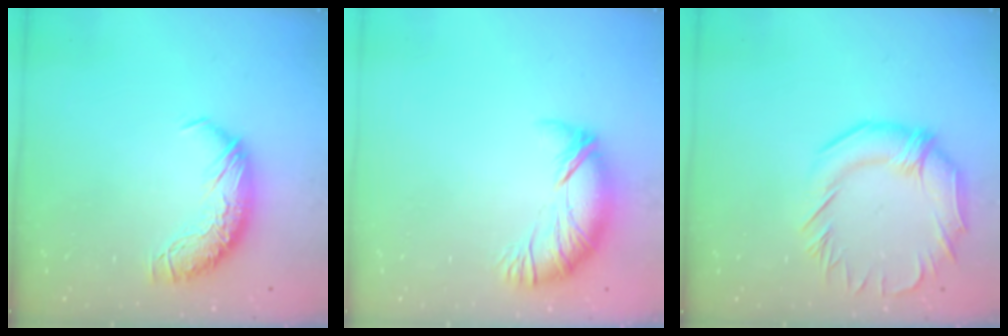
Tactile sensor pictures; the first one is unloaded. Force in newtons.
{"total": 3.1, "press": 2.3, "slide": 2.0}
{"total": 3.9, "press": 3.6, "slide": 1.7}